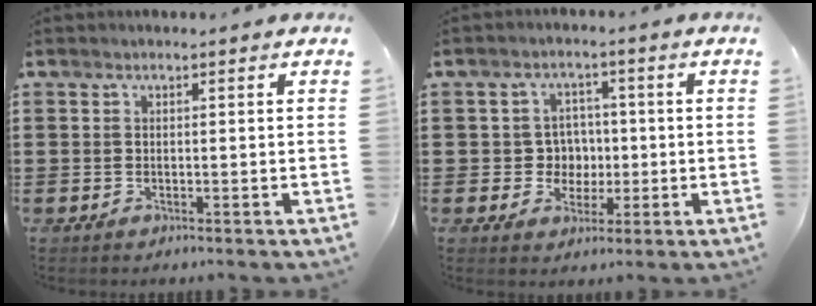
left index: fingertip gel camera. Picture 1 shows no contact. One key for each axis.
{"total": 4.5, "fx": -0.4, "fy": 4.3, "fz": 1.5, "tx": -0.038, "ty": 0.009, "tz": -0.011}